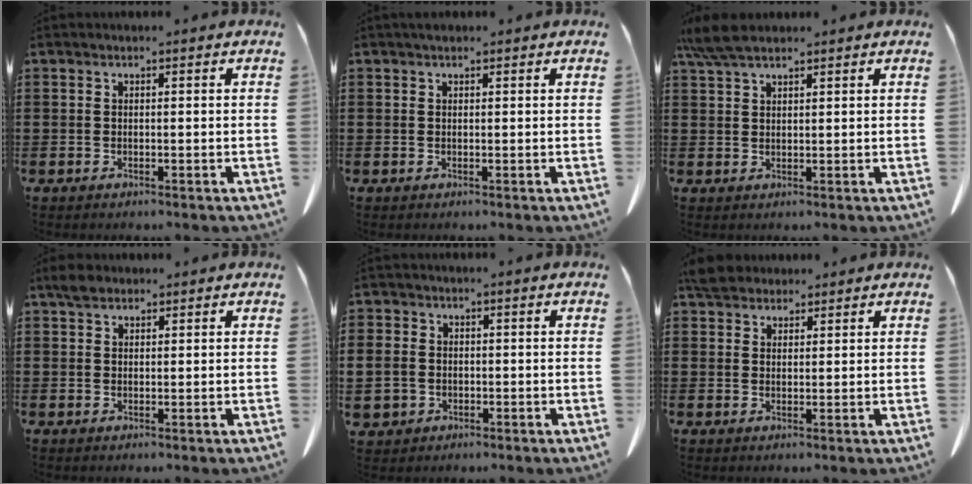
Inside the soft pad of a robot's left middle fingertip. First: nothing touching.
{"total": 0.6, "force": [0.5, 0.4, 0.3], "torque": [-0.008, 0.002, 0.009]}
{"total": 5.0, "force": [3.8, 1.3, 2.9], "torque": [-0.074, -0.003, 0.070]}
{"total": 2.3, "force": [1.7, 1.1, 1.0], "torque": [-0.016, 0.003, 0.031]}
{"total": 4.0, "force": [-0.5, 3.7, 1.4], "torque": [-0.052, 0.005, -0.014]}
{"total": 3.9, "force": [3.4, 1.6, 1.0], "torque": [-0.021, 0.001, 0.066]}